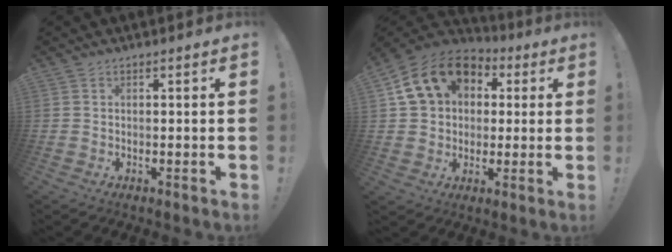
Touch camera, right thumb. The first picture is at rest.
{"total": 16.5, "force": [5.5, 13.0, 8.6], "torque": [-0.131, -0.001, 0.111]}